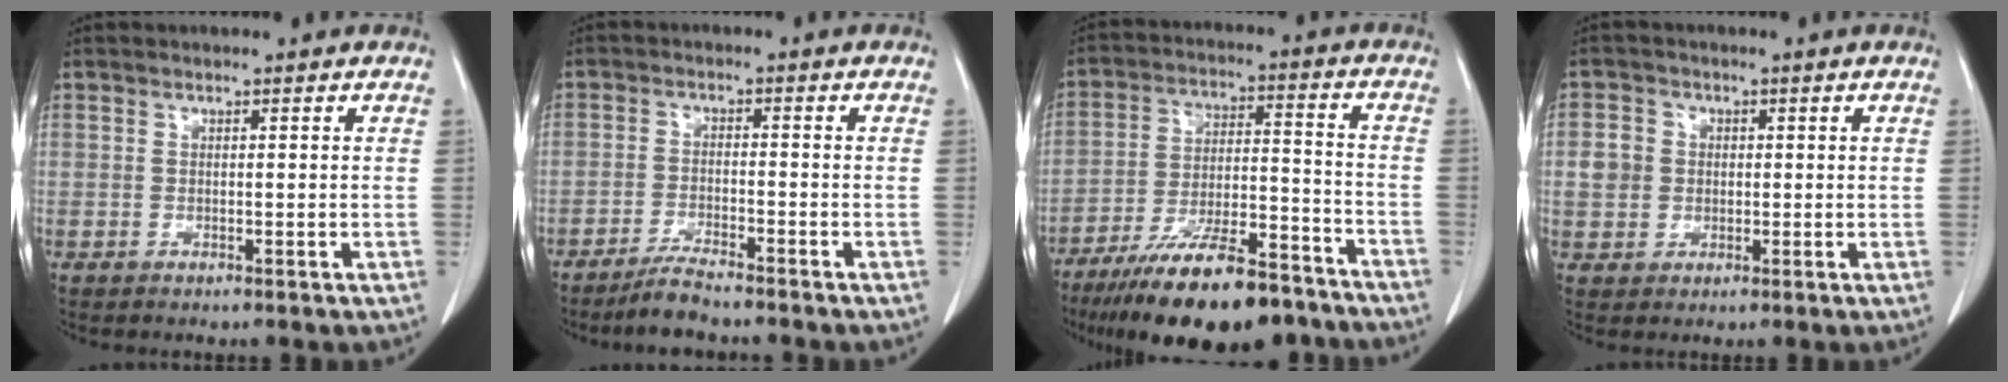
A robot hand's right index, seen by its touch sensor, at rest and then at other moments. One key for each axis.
{"total": 4.9, "fx": -4.3, "fy": 0.2, "fz": 2.3, "tx": -0.043, "ty": -0.013, "tz": -0.079}
{"total": 19.0, "fx": -14.9, "fy": 4.2, "fz": 11.1, "tx": -0.164, "ty": 0.004, "tz": -0.241}
{"total": 4.1, "fx": 0.2, "fy": 3.8, "fz": 1.3, "tx": -0.030, "ty": 0.015, "tz": 0.009}